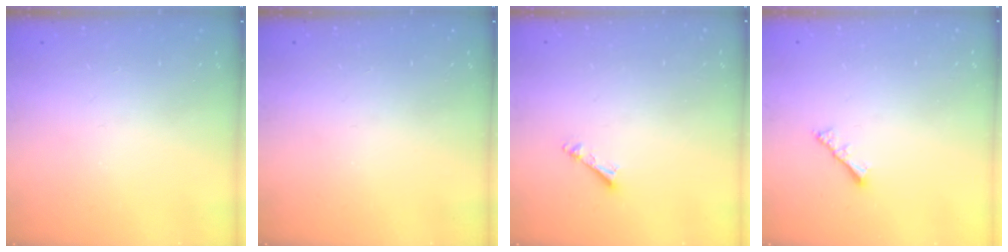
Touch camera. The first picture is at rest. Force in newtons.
{"total": 0.0}
{"total": 3.4, "press": 3.3, "slide": 0.2}
{"total": 2.5, "press": 2.4, "slide": 0.5}